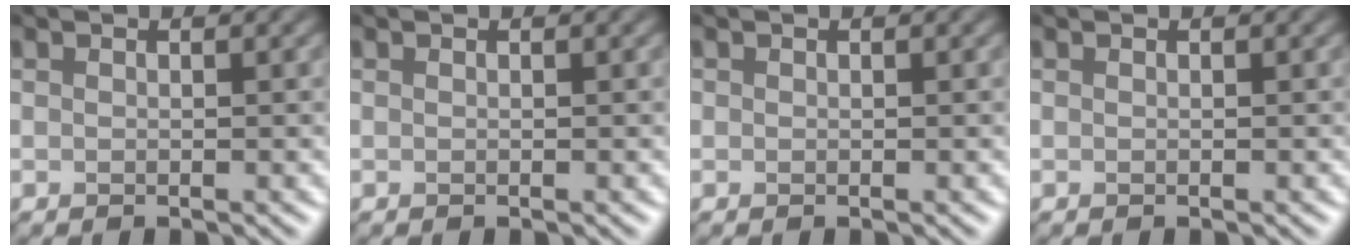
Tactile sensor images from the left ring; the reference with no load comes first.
{"total": 0.0}
{"total": 0.8, "force": [-0.4, -0.3, -0.6], "torque": [-0.002, -0.003, 0.005]}
{"total": 0.0}